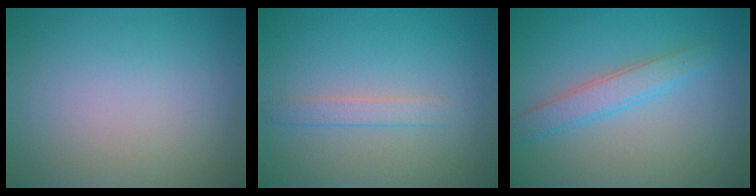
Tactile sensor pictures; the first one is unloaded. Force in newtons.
{"total": 1.5, "press": 1.4, "slide": 0.1}
{"total": 2.9, "press": 2.9, "slide": 0.1}